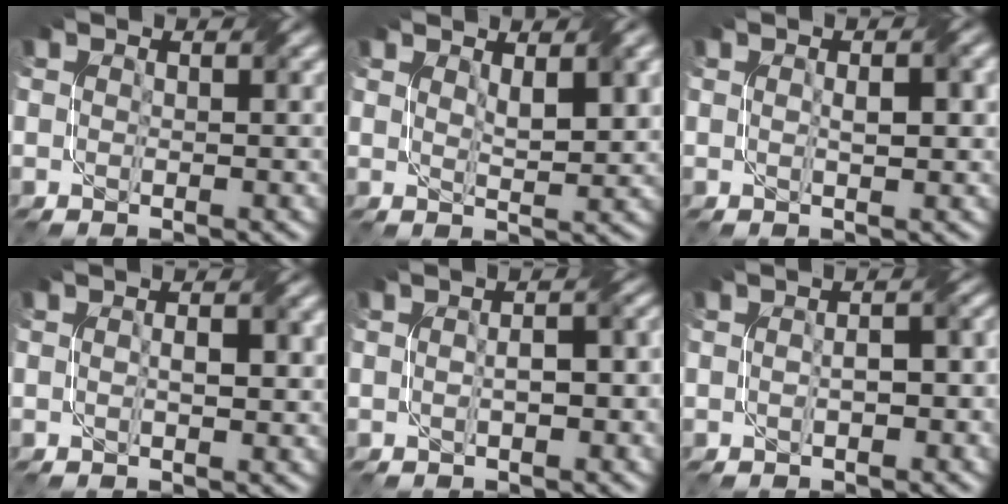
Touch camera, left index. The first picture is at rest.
{"total": 3.3, "force": [1.6, 0.8, 2.7], "torque": [-0.049, -0.001, 0.031]}
{"total": 2.2, "force": [0.2, 0.5, 2.1], "torque": [-0.036, 0.005, 0.004]}
{"total": 2.0, "force": [0.1, 0.6, 1.9], "torque": [-0.032, 0.004, 0.001]}
{"total": 3.5, "force": [-0.4, 1.5, 3.2], "torque": [-0.044, 0.009, -0.007]}
{"total": 3.1, "force": [-0.5, 1.4, 2.7], "torque": [-0.040, 0.005, -0.005]}